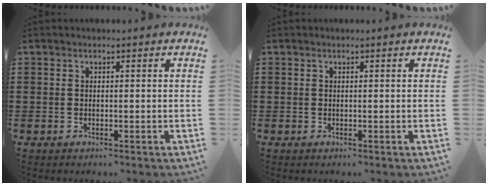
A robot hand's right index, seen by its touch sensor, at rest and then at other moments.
{"total": 0.0}